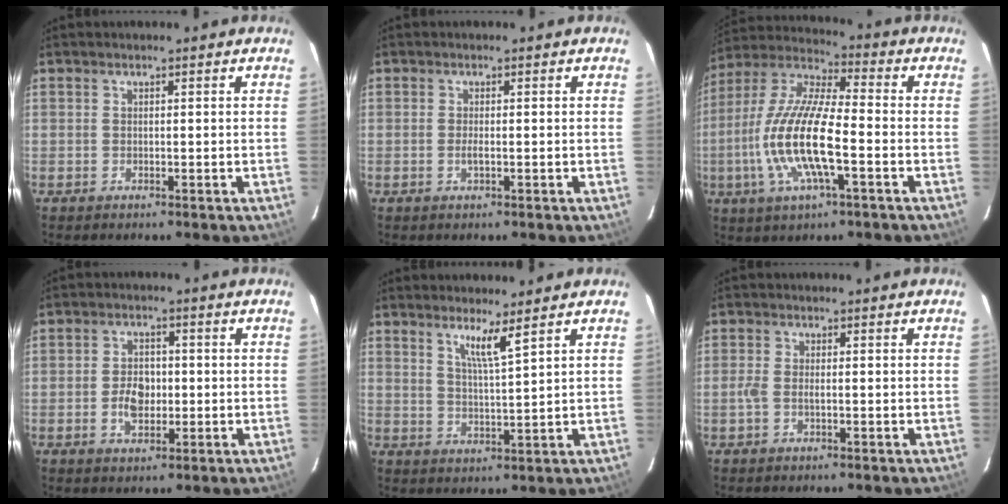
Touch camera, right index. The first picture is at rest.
{"total": 1.3, "force": [-0.4, 0.1, 1.2], "torque": [-0.023, -0.003, -0.007]}
{"total": 16.7, "force": [-4.3, 4.2, 15.6], "torque": [-0.318, -0.008, -0.089]}
{"total": 5.4, "force": [-1.0, 3.5, 3.9], "torque": [-0.075, 0.006, -0.014]}
{"total": 4.6, "force": [3.2, -0.4, 3.3], "torque": [-0.063, -0.008, 0.058]}
{"total": 2.5, "force": [-0.7, 1.0, 2.2], "torque": [-0.050, 0.000, -0.015]}